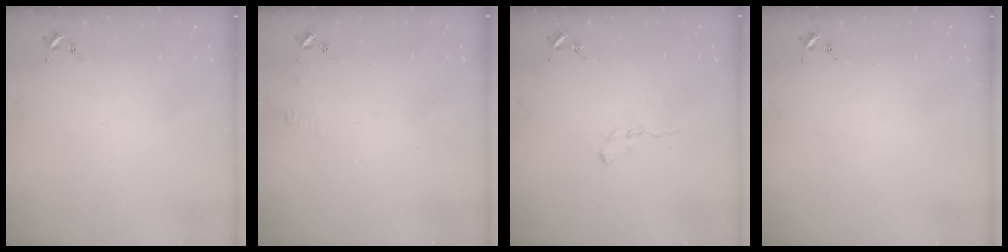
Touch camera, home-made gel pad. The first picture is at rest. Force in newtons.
{"total": 4.7, "press": 4.6, "slide": 0.5}
{"total": 5.5, "press": 5.5, "slide": 0.6}
{"total": 0.0}